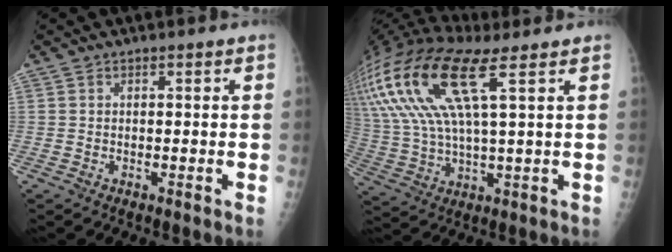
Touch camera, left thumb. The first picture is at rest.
{"total": 23.5, "force": [9.5, 7.3, 20.2], "torque": [-0.462, 0.014, 0.181]}